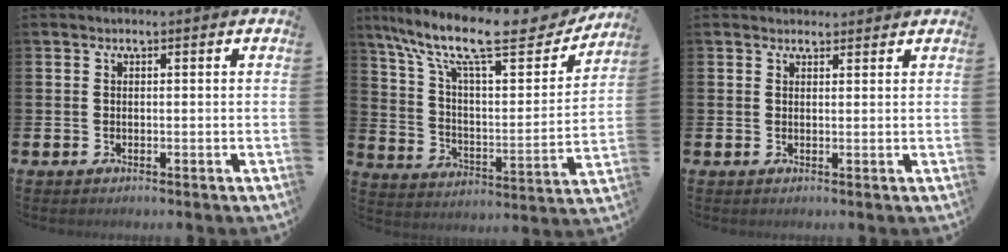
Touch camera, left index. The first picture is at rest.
{"total": 14.9, "force": [11.8, 4.0, 8.1], "torque": [-0.168, -0.078, 0.194]}
{"total": 1.6, "force": [1.5, 0.5, 0.0], "torque": [0.014, -0.005, 0.025]}